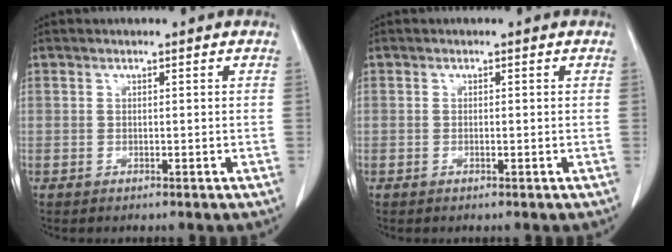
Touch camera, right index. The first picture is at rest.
{"total": 0.0}